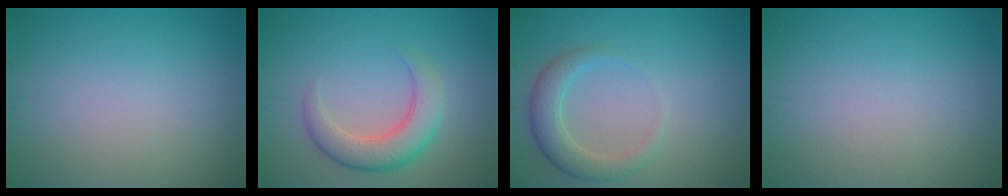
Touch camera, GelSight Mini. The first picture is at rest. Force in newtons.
{"total": 4.4, "press": 4.4, "slide": 0.4}
{"total": 3.2, "press": 3.2, "slide": 0.2}
{"total": 0.0}